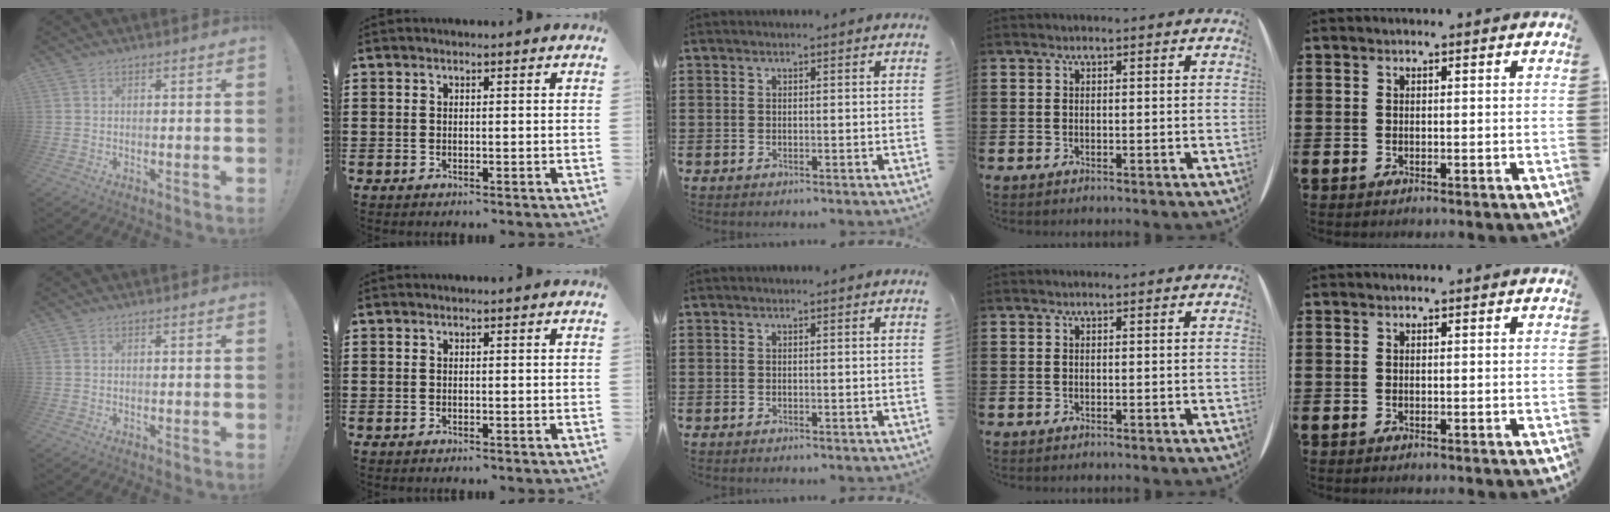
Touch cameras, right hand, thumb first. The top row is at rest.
{}